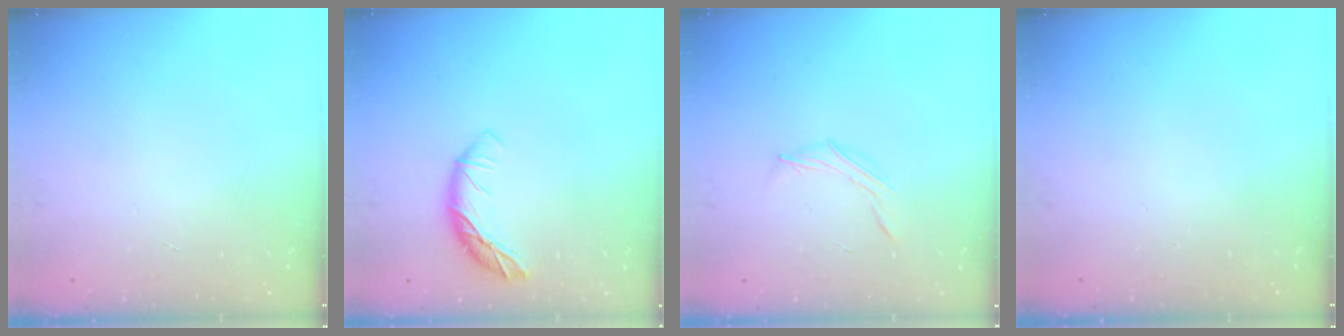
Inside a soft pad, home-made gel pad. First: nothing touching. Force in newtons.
{"total": 10.5, "press": 10.5, "slide": 0.3}
{"total": 4.1, "press": 3.9, "slide": 1.2}
{"total": 0.0}